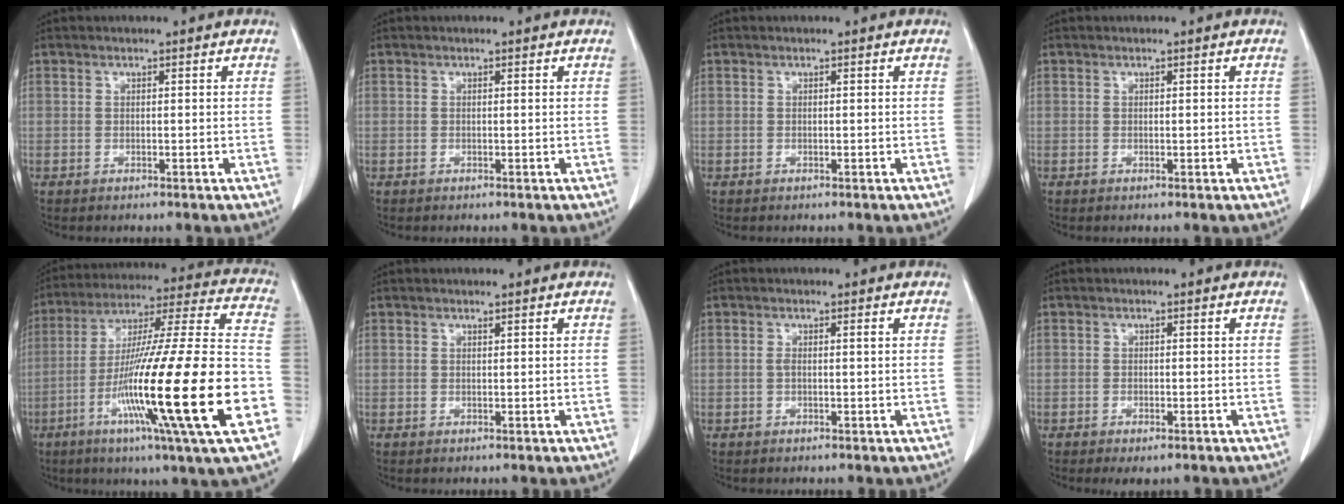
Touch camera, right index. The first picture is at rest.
{"total": 0.0}
{"total": 0.0}
{"total": 0.5, "force": [0.0, 0.2, 0.5], "torque": [-0.009, -0.001, 0.004]}
{"total": 29.3, "force": [-9.1, 0.7, 27.8], "torque": [-0.448, -0.040, -0.165]}
{"total": 0.0}
{"total": 1.0, "force": [0.1, 0.1, 1.0], "torque": [-0.021, 0.001, 0.002]}
{"total": 2.3, "force": [-1.5, 0.8, 1.5], "torque": [-0.021, -0.004, -0.016]}